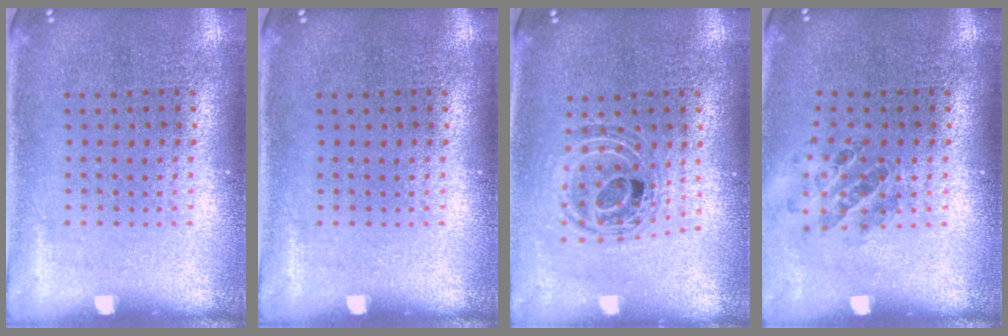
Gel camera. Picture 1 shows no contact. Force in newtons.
{"total": 0.0}
{"total": 0.7, "press": 0.7, "slide": 0.2}
{"total": 0.8, "press": 0.8, "slide": 0.1}